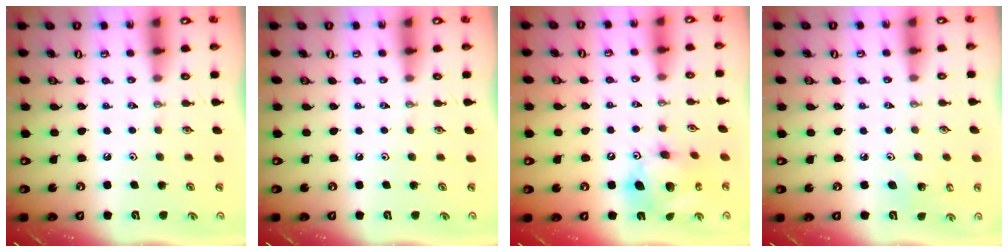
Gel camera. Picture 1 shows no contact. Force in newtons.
{"total": 0.0}
{"total": 13.4, "press": 13.4, "slide": 0.6}
{"total": 5.0, "press": 4.7, "slide": 1.6}